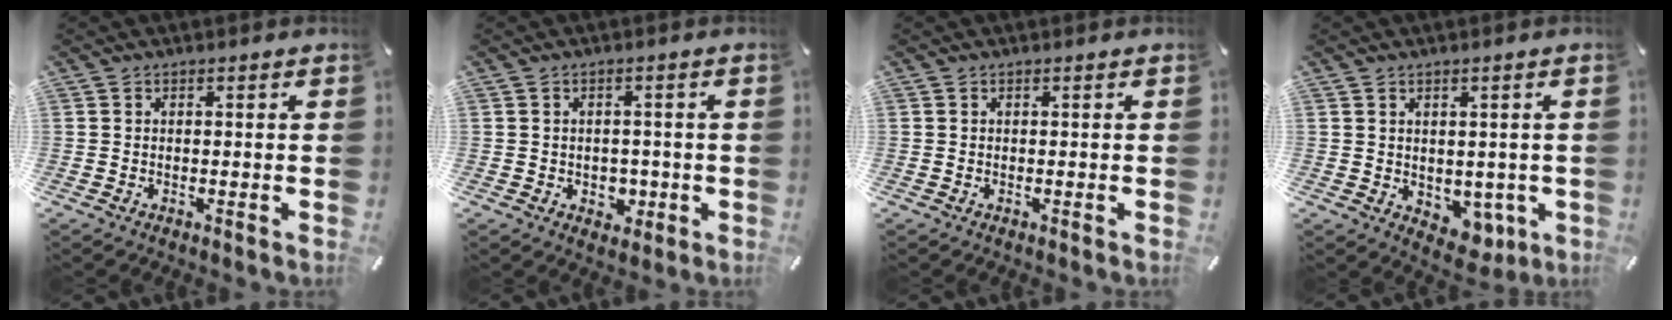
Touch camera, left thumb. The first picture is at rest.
{"total": 3.6, "force": [-0.6, 3.2, 1.5], "torque": [-0.011, -0.003, -0.015]}
{"total": 0.0}
{"total": 4.3, "force": [1.0, 3.9, 1.7], "torque": [-0.006, -0.008, 0.019]}